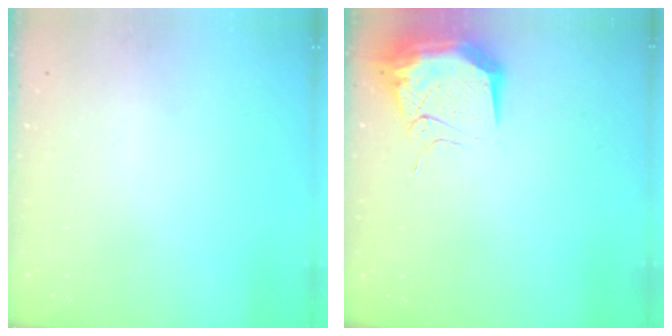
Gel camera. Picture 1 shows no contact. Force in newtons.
{"total": 13.6, "press": 13.3, "slide": 2.8}